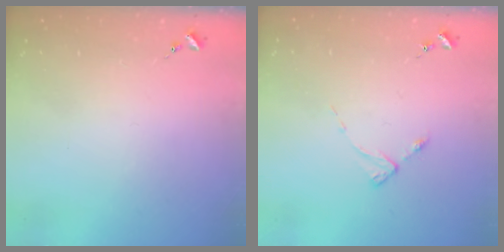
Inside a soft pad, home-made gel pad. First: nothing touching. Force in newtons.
{"total": 2.9, "press": 2.8, "slide": 0.4}